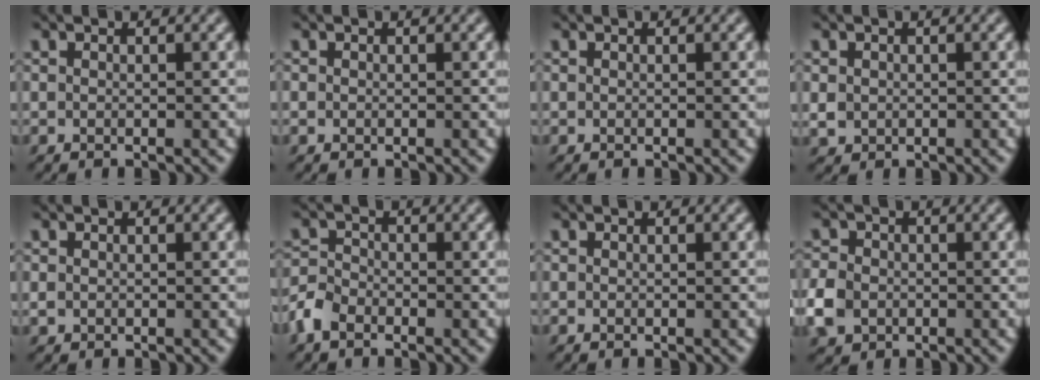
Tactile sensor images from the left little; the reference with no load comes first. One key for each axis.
{"total": 0.0}
{"total": 0.0}
{"total": 1.2, "fx": 0.0, "fy": 1.1, "fz": 0.4, "tx": -0.011, "ty": -0.005, "tz": 0.003}
{"total": 0.5, "fx": 0.0, "fy": 0.5, "fz": 0.1, "tx": -0.003, "ty": -0.002, "tz": 0.001}
{"total": 2.9, "fx": -1.9, "fy": 1.8, "fz": 1.3, "tx": -0.033, "ty": 0.003, "tz": -0.049}
{"total": 0.0}
{"total": 3.7, "fx": -1.2, "fy": 3.0, "fz": 1.8, "tx": -0.050, "ty": 0.001, "tz": -0.028}